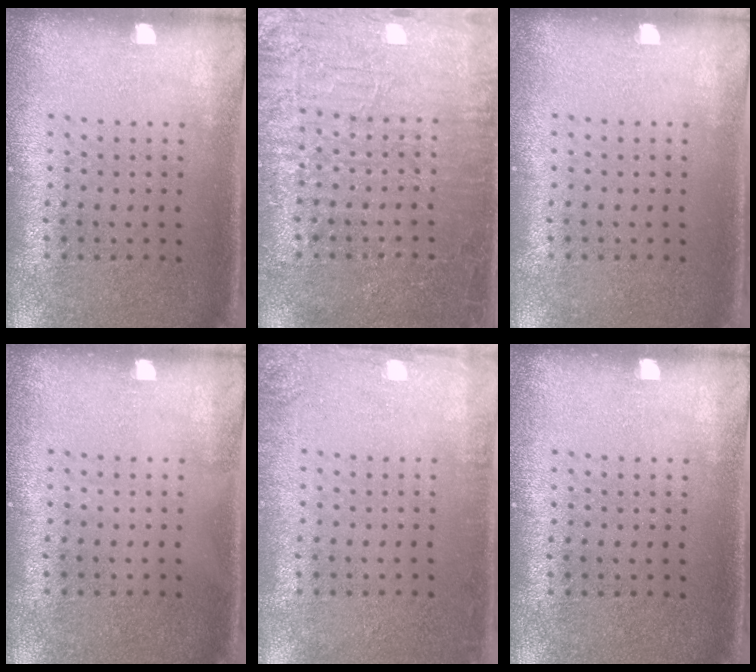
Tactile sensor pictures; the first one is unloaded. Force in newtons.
{"total": 4.1, "press": 4.0, "slide": 0.6}
{"total": 0.0}
{"total": 0.0}
{"total": 1.7, "press": 1.7, "slide": 0.3}
{"total": 0.0}